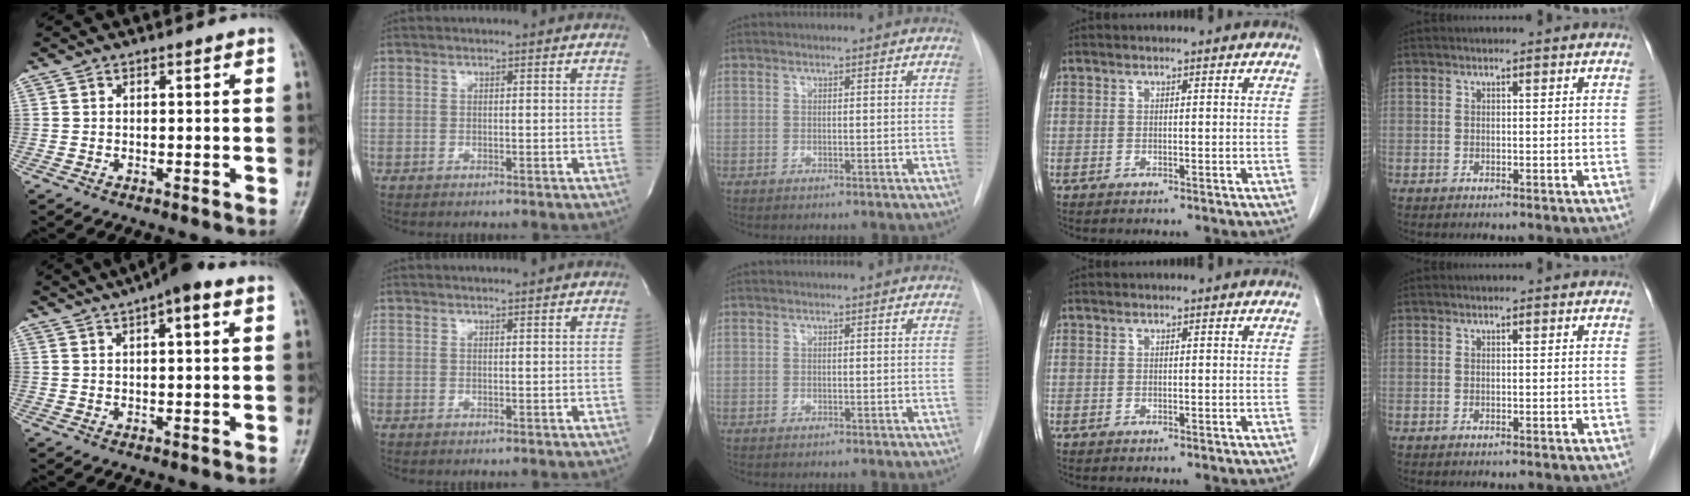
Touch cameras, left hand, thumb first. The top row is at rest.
{"thumb": {"total": 9.0, "force": [4.8, 2.7, 7.1], "torque": [-0.101, 0.012, 0.065]}, "index": {"total": 1.0, "force": [0.9, -0.3, 0.3], "torque": [-0.007, 0.001, 0.017]}}